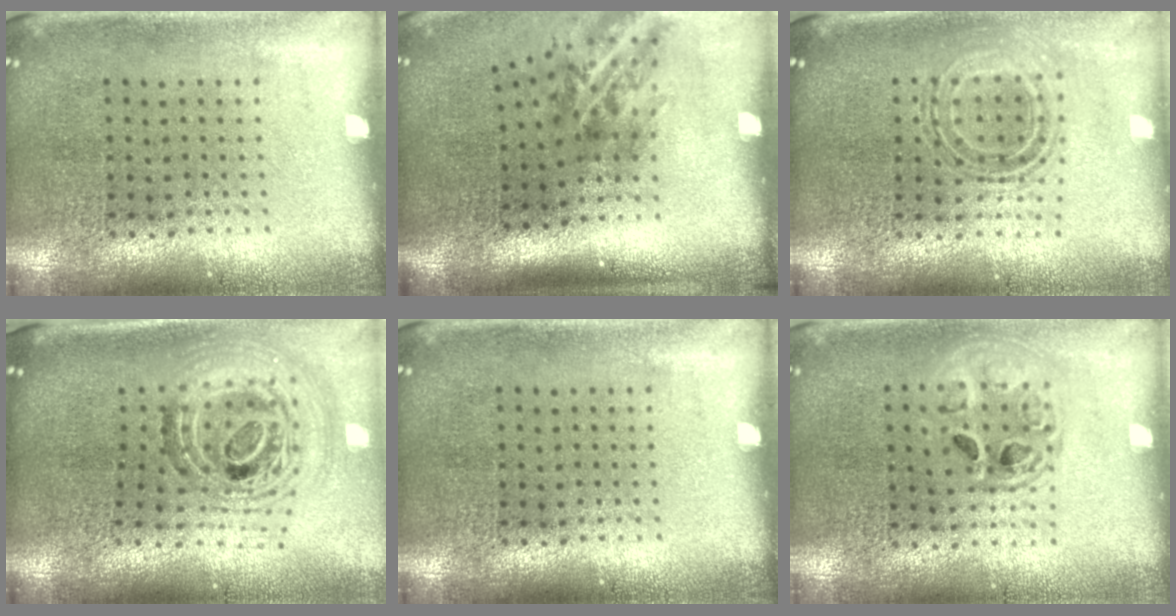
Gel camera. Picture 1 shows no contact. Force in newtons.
{"total": 1.9, "press": 1.2, "slide": 1.4}
{"total": 0.8, "press": 0.7, "slide": 0.3}
{"total": 1.9, "press": 1.5, "slide": 1.2}
{"total": 0.0}
{"total": 1.5, "press": 1.3, "slide": 0.7}